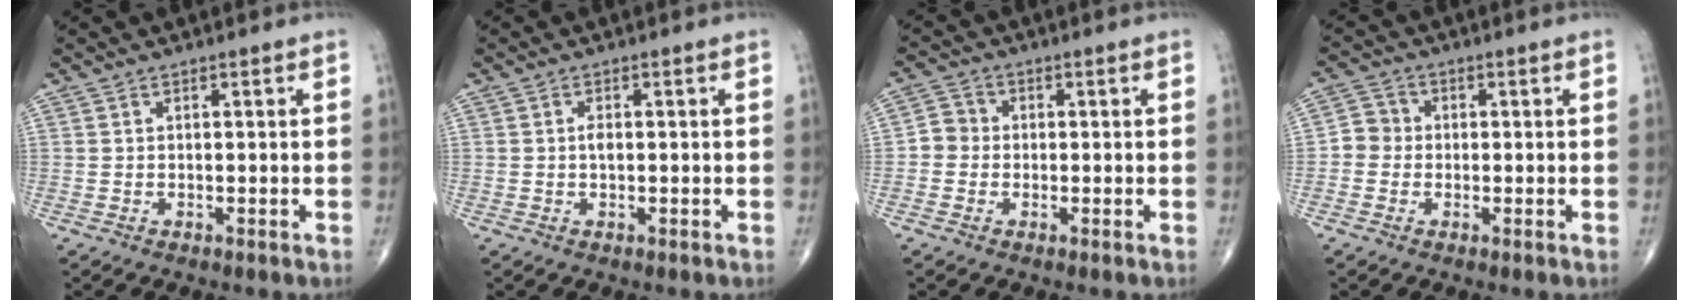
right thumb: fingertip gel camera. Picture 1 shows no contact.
{"total": 1.4, "force": [0.0, 0.7, 1.2], "torque": [-0.020, 0.001, -0.002]}
{"total": 3.5, "force": [-0.6, 3.3, 1.2], "torque": [-0.005, 0.010, -0.020]}
{"total": 3.9, "force": [-0.5, 3.7, 1.2], "torque": [-0.003, 0.010, -0.020]}